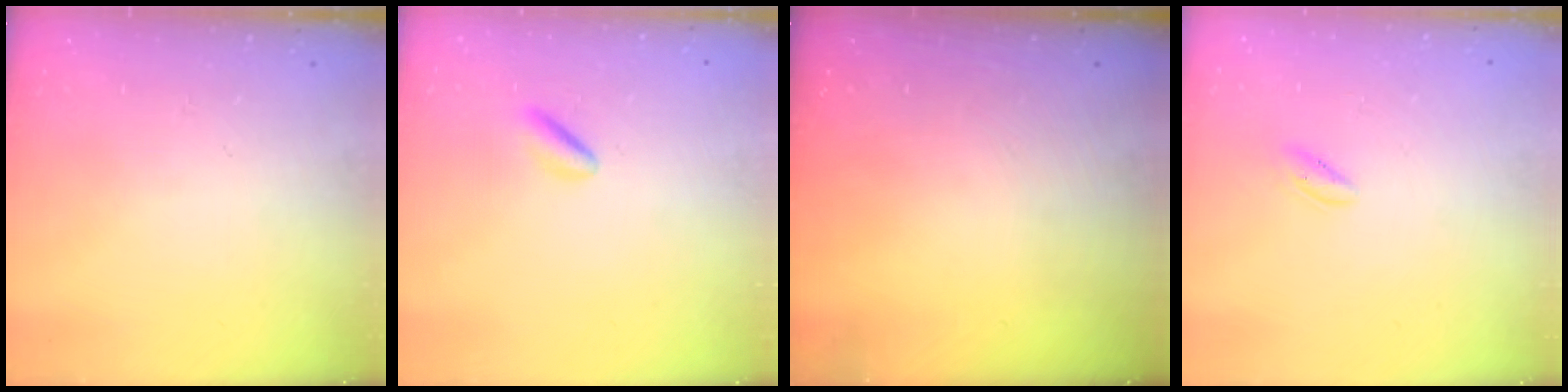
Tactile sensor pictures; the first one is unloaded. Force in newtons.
{"total": 2.4, "press": 2.2, "slide": 1.0}
{"total": 0.0}
{"total": 1.8, "press": 1.5, "slide": 0.9}